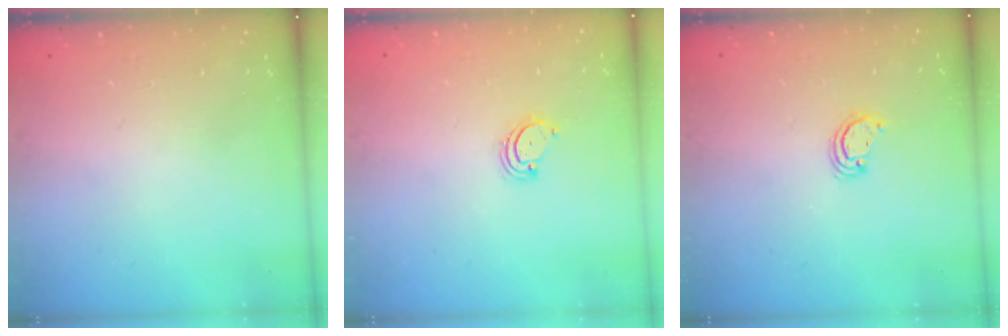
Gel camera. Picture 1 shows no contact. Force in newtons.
{"total": 3.0, "press": 3.0, "slide": 0.4}
{"total": 2.5, "press": 2.5, "slide": 0.2}